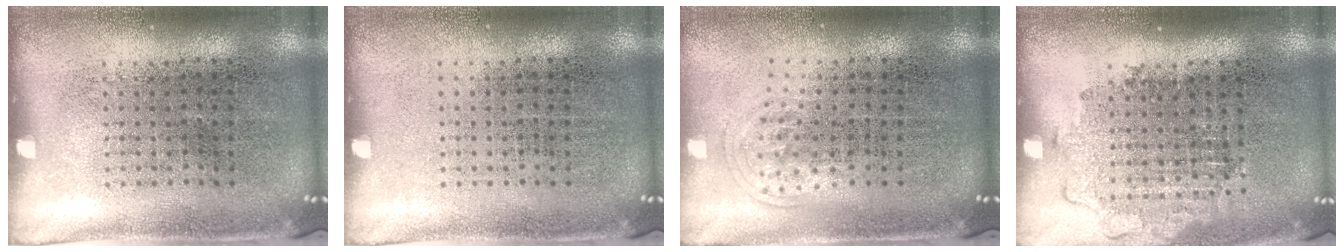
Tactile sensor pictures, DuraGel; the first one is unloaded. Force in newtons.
{"total": 0.0}
{"total": 1.0, "press": 0.6, "slide": 0.8}
{"total": 1.1, "press": 1.0, "slide": 0.5}